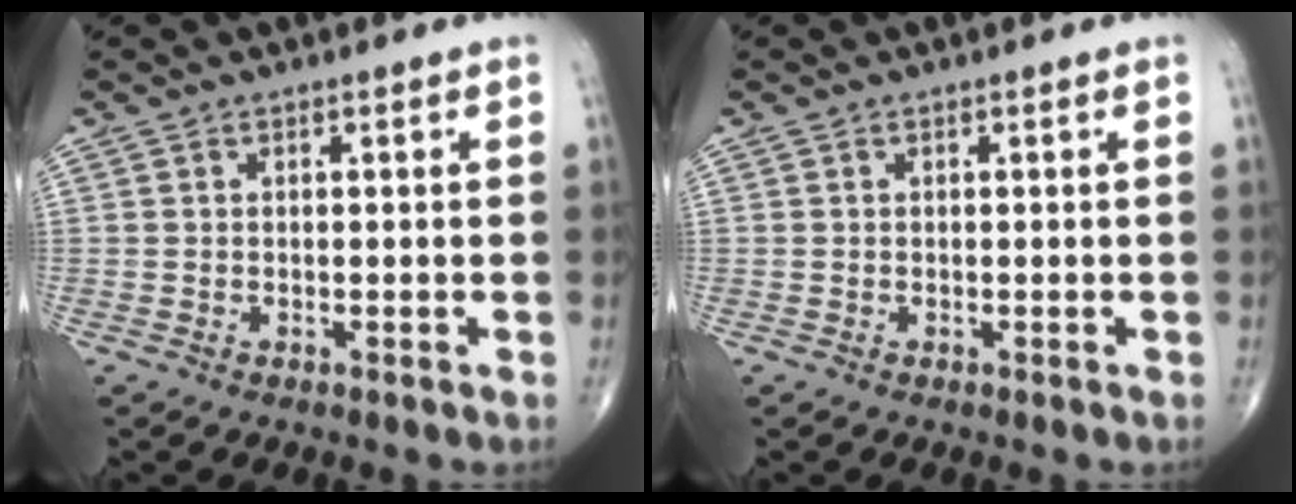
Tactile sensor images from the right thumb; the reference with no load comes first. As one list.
[{"total": 0.0}]